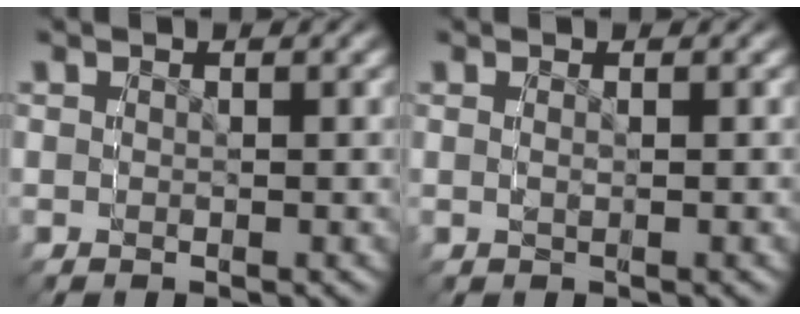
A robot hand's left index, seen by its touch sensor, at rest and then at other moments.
{"total": 1.3, "force": [0.0, -1.1, 0.6], "torque": [-0.008, 0.011, -0.003]}